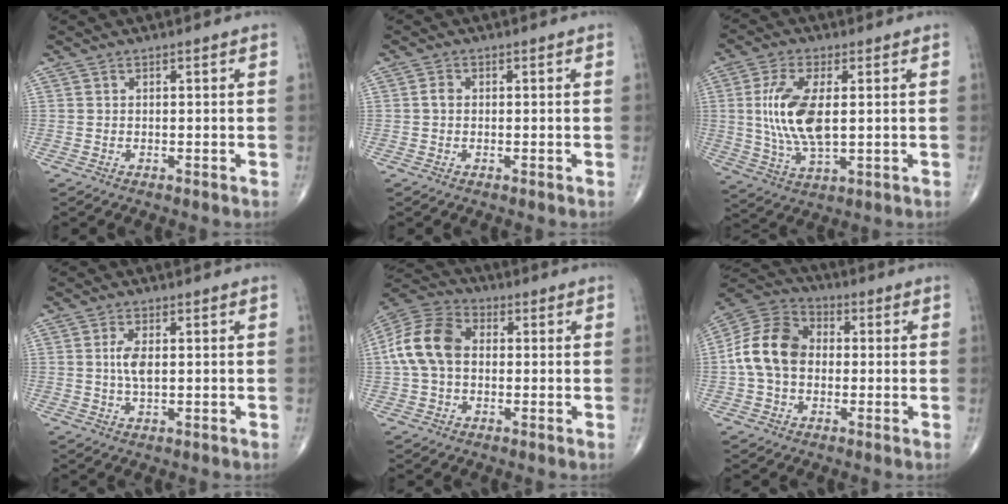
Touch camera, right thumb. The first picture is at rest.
{"total": 1.4, "force": [-0.1, 1.1, 0.9], "torque": [-0.012, 0.003, -0.004]}
{"total": 12.4, "force": [1.2, 5.4, 11.0], "torque": [-0.230, -0.010, 0.027]}
{"total": 4.0, "force": [0.4, 1.7, 3.6], "torque": [-0.075, -0.002, 0.008]}
{"total": 12.6, "force": [0.5, 8.9, 9.0], "torque": [-0.178, 0.033, -0.001]}
{"total": 12.7, "force": [-0.3, 9.5, 8.4], "torque": [-0.150, 0.035, -0.016]}